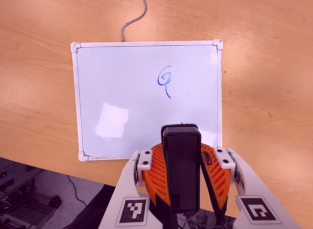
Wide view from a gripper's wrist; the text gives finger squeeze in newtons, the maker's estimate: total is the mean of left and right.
{"total": 10.0, "left": 9.4, "right": 10.5}